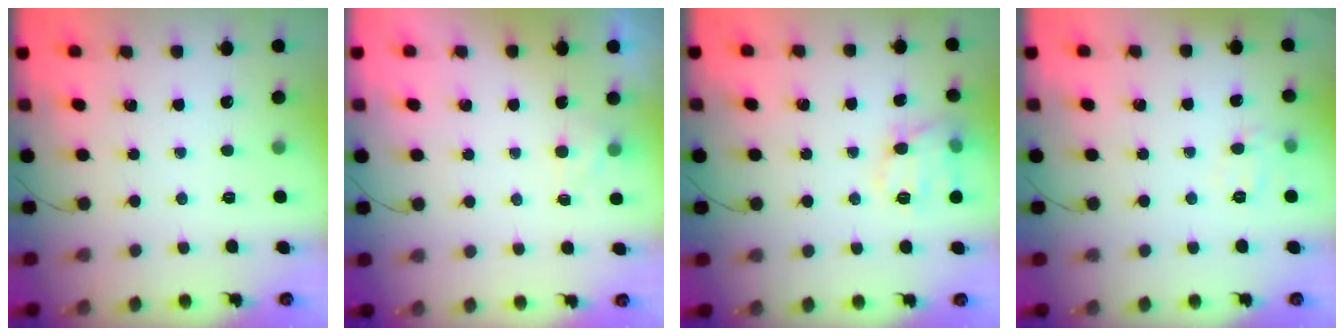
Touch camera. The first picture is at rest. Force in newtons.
{"total": 1.3, "press": 0.7, "slide": 1.0}
{"total": 12.2, "press": 12.2, "slide": 0.4}
{"total": 7.2, "press": 7.1, "slide": 1.1}